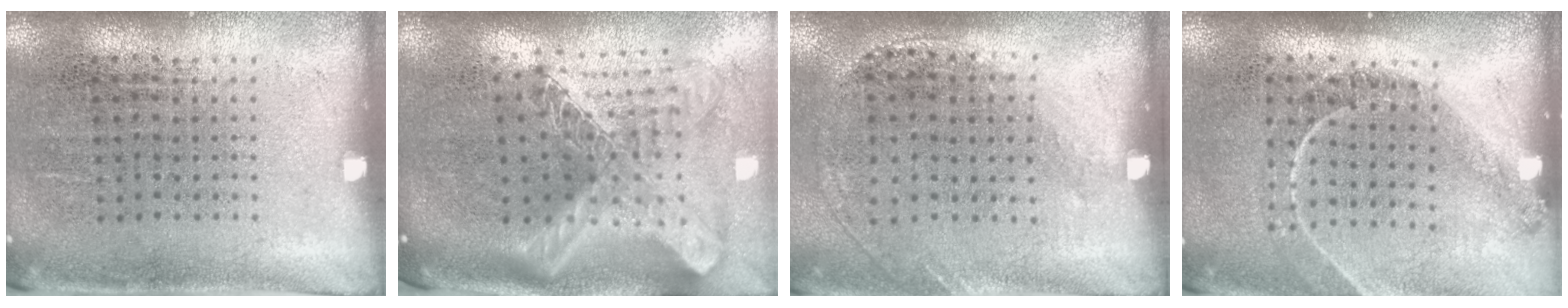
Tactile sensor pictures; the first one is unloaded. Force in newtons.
{"total": 2.8, "press": 2.0, "slide": 1.9}
{"total": 1.3, "press": 1.0, "slide": 0.8}
{"total": 1.2, "press": 1.2, "slide": 0.2}